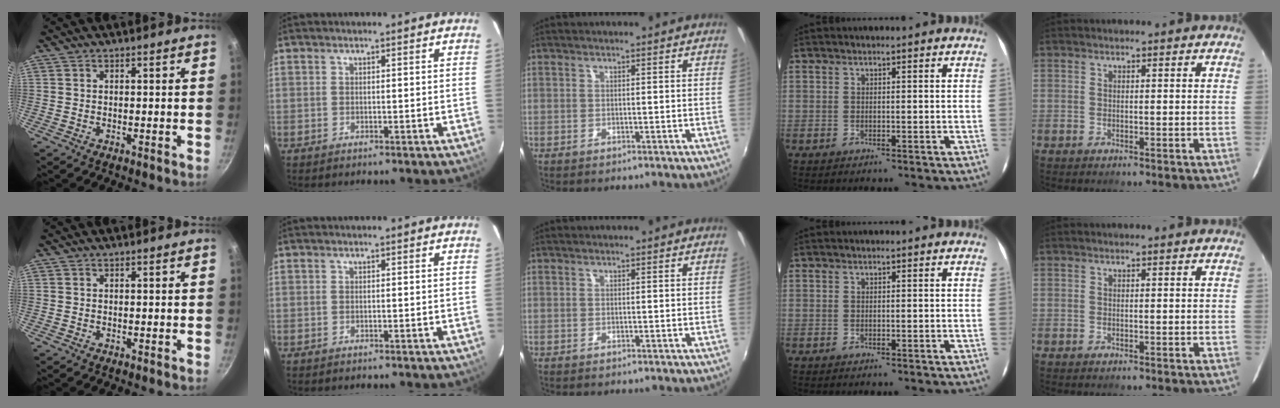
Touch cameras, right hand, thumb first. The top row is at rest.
{}